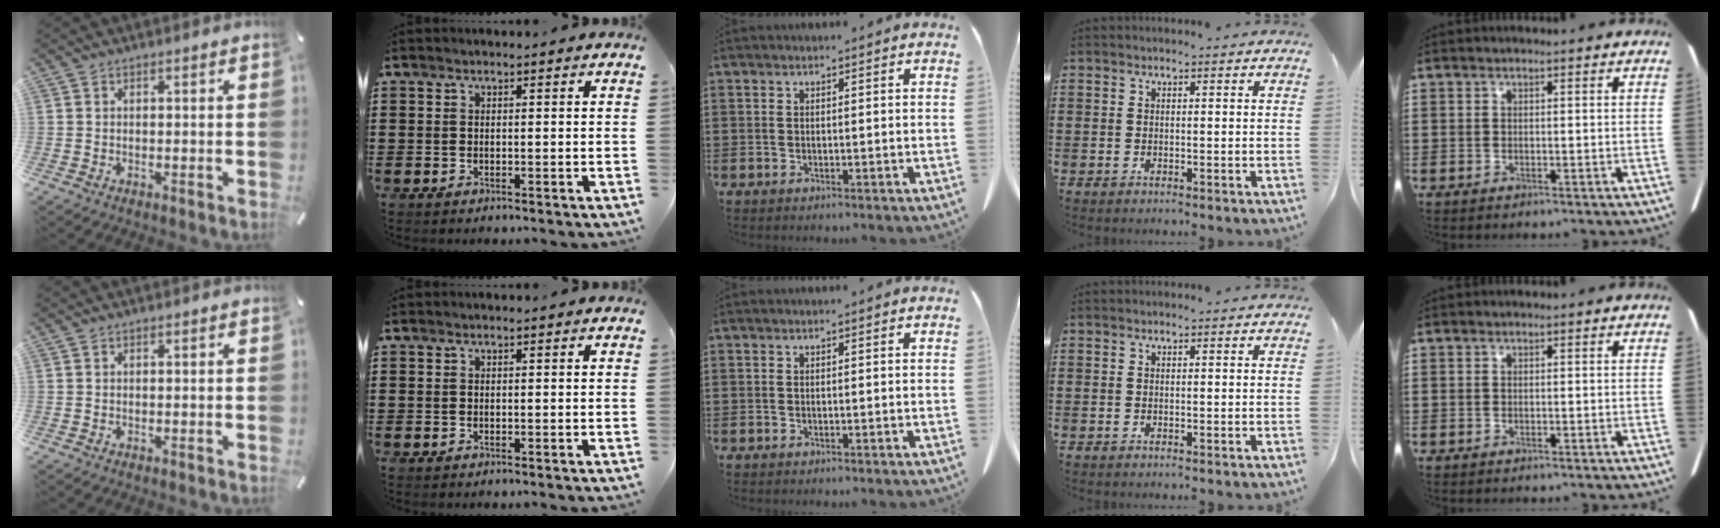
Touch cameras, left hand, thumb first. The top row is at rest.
{}